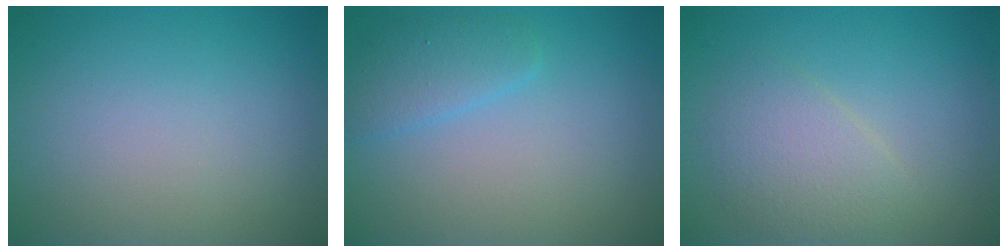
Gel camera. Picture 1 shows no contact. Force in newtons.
{"total": 2.3, "press": 2.3, "slide": 0.2}
{"total": 3.0, "press": 3.0, "slide": 0.0}